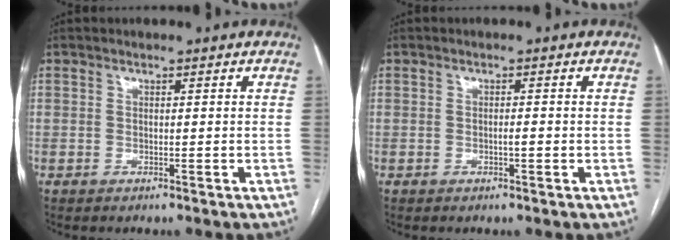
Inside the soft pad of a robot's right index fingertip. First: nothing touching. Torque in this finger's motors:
{"motor_torque": [0.82, 0.73, 0.05, 0.02]}